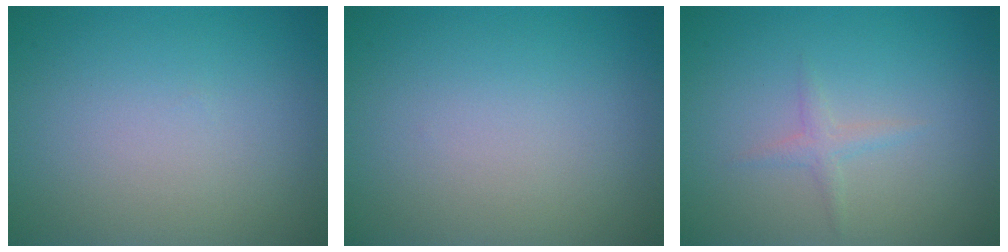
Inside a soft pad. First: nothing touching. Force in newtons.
{"total": 0.0}
{"total": 1.1, "press": 1.1, "slide": 0.0}